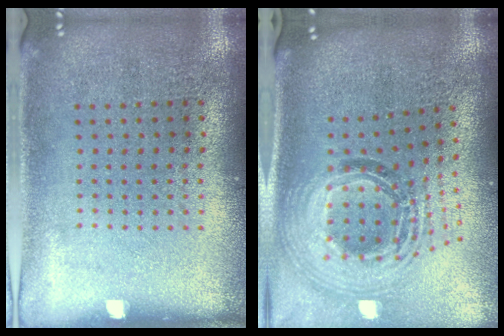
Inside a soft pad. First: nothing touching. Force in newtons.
{"total": 2.0, "press": 1.6, "slide": 1.2}